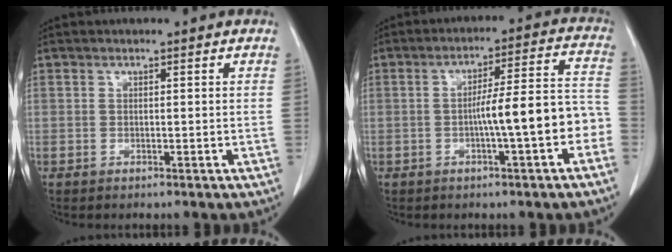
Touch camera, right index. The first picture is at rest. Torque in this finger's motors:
{"motor_torque": [1.48, -0.46, 0.75, 0.19]}